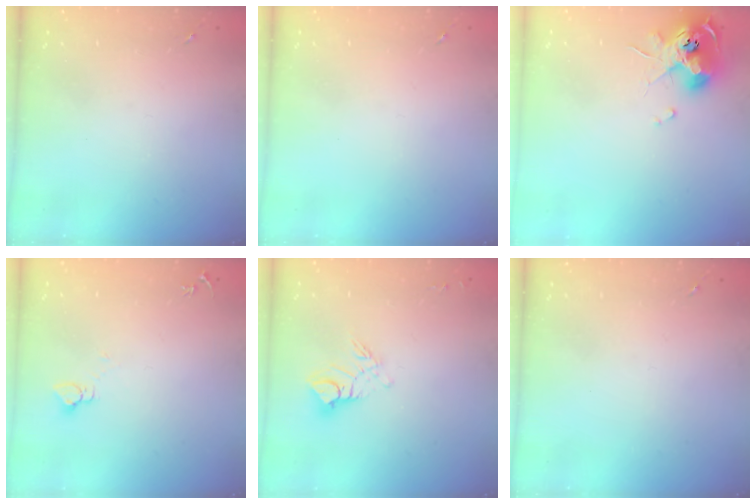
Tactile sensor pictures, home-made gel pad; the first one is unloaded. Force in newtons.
{"total": 0.0}
{"total": 13.1, "press": 13.0, "slide": 1.8}
{"total": 2.7, "press": 2.7, "slide": 0.2}
{"total": 10.0, "press": 9.9, "slide": 1.0}
{"total": 0.0}